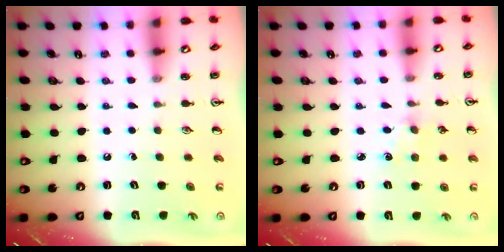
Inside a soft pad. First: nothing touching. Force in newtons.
{"total": 1.5, "press": 1.4, "slide": 0.2}